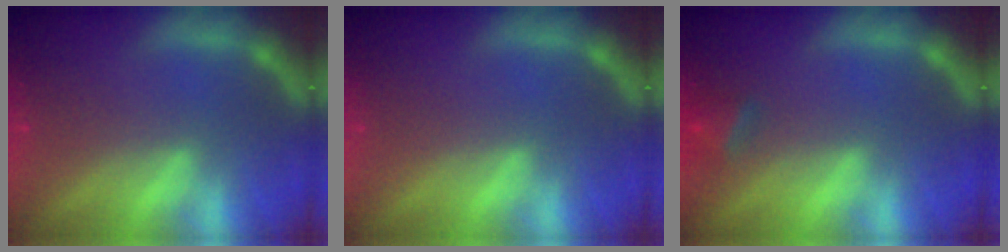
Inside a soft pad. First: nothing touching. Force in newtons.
{"total": 0.0}
{"total": 2.4}